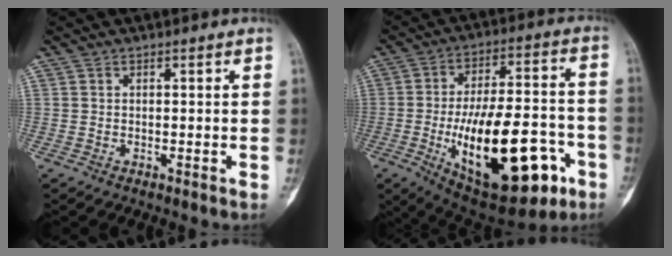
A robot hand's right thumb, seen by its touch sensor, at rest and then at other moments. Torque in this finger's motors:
{"motor_torque": [0.43, 0.75, 1.92, -0.86, 0.30]}